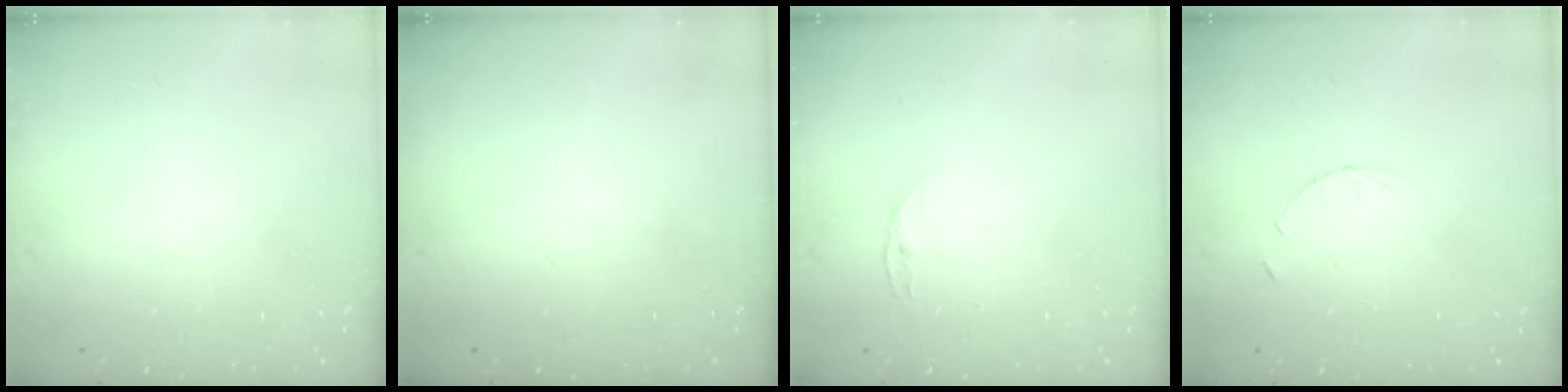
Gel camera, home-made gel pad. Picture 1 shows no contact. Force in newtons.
{"total": 0.0}
{"total": 3.8, "press": 3.7, "slide": 0.4}
{"total": 3.0, "press": 2.9, "slide": 0.4}